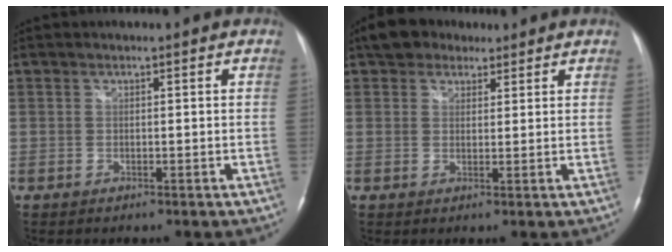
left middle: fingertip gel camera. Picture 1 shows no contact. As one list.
[{"total": 5.3, "force": [3.8, 3.3, 1.6], "torque": [-0.034, 0.023, 0.070]}]